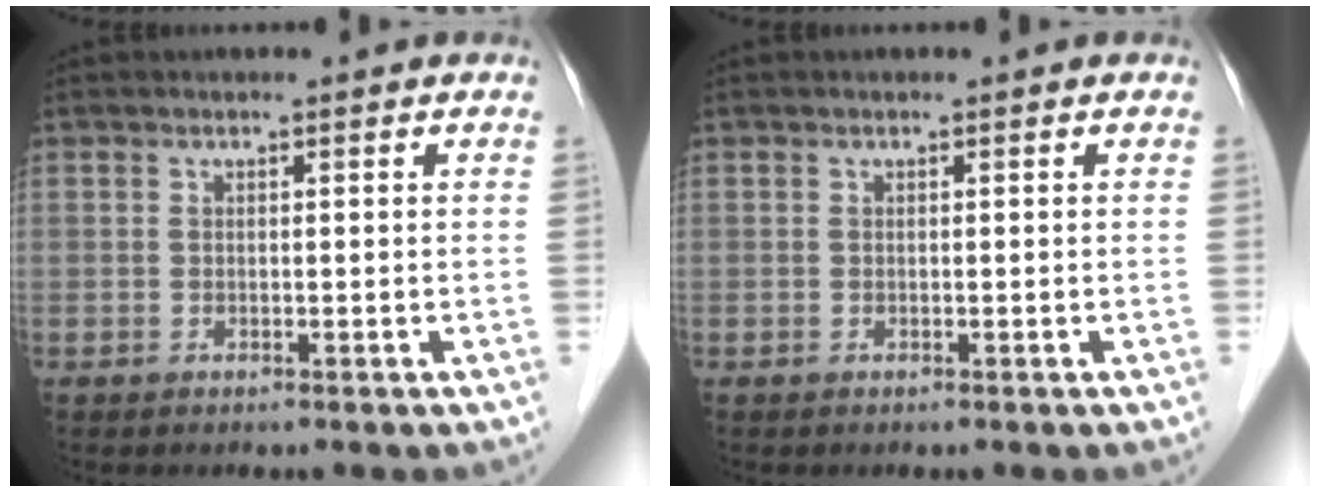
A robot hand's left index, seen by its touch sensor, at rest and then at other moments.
{"total": 0.0}